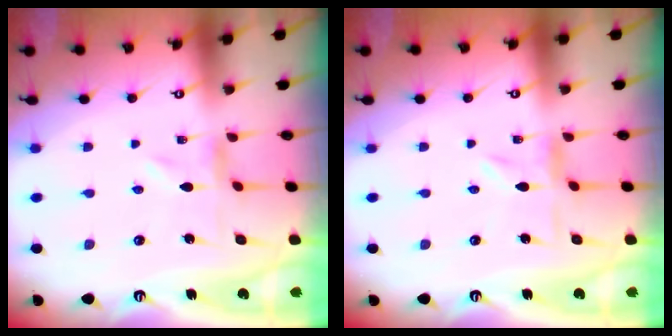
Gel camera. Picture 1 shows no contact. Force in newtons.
{"total": 0.8, "press": 0.7, "slide": 0.4}